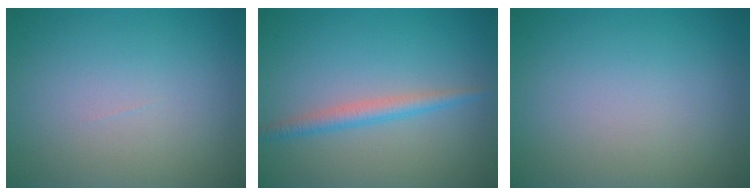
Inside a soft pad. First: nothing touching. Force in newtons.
{"total": 2.1, "press": 2.1, "slide": 0.0}
{"total": 0.0}